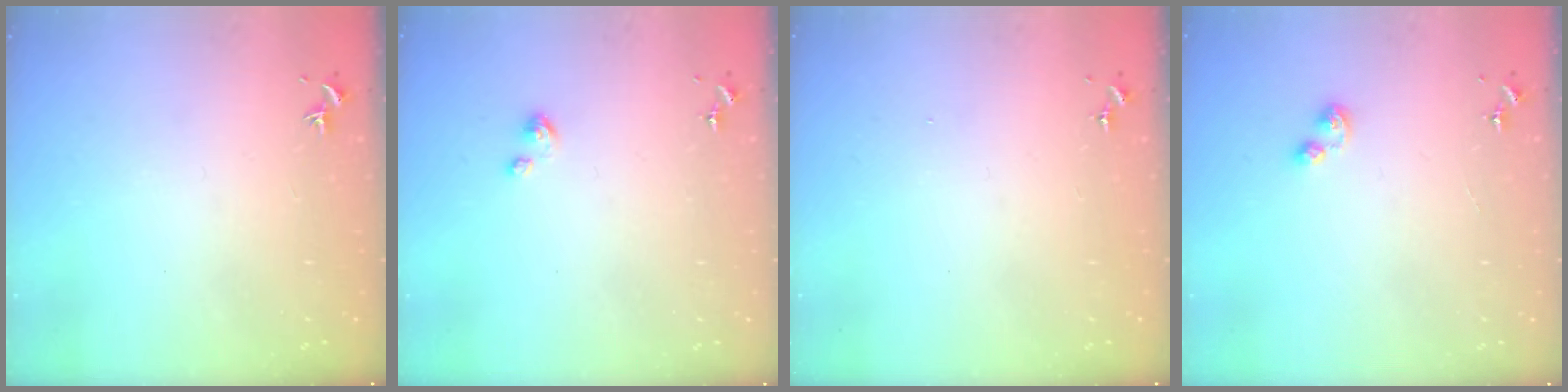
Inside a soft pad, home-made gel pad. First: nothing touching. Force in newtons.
{"total": 4.3, "press": 4.2, "slide": 0.3}
{"total": 0.0}
{"total": 5.1, "press": 5.1, "slide": 0.7}